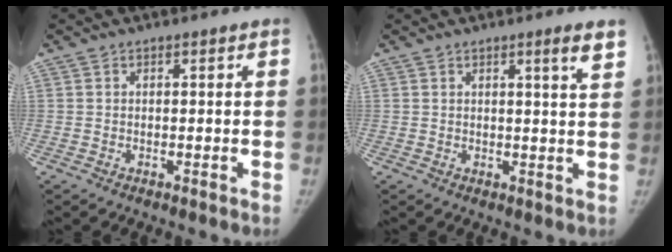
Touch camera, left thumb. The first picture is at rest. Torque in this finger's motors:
{"motor_torque": [-0.34, -0.01, 0.38, 0.05, -0.02]}